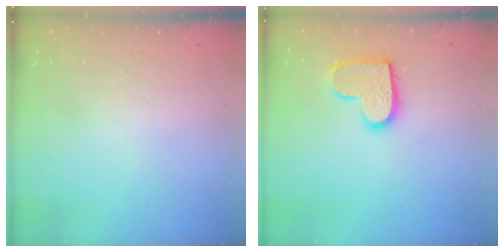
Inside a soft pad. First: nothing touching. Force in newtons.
{"total": 12.7, "press": 12.7, "slide": 0.7}